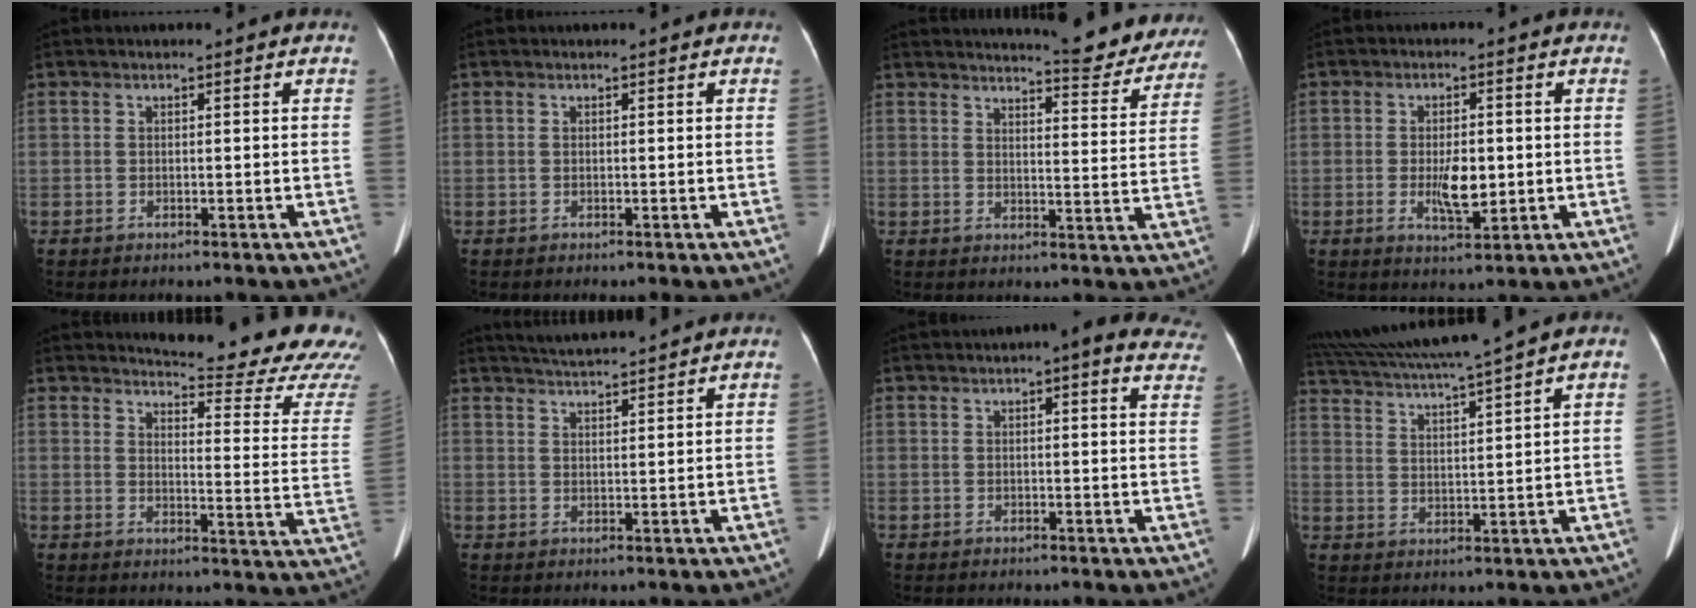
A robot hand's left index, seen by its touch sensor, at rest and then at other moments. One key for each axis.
{"total": 0.0}
{"total": 13.3, "fx": 12.6, "fy": 1.7, "fz": 3.8, "tx": -0.035, "ty": -0.042, "tz": 0.137}
{"total": 5.3, "fx": -0.6, "fy": 1.9, "fz": 4.9, "tx": -0.092, "ty": -0.008, "tz": -0.005}
{"total": 18.5, "fx": 17.7, "fy": 1.0, "fz": 5.4, "tx": -0.060, "ty": -0.122, "tz": 0.184}
{"total": 6.3, "fx": 5.9, "fy": -0.7, "fz": 1.9, "tx": -0.040, "ty": 0.020, "tz": 0.097}
{"total": 10.6, "fx": 8.1, "fy": 3.2, "fz": 5.9, "tx": -0.051, "ty": 0.012, "tz": 0.073}
{"total": 12.5, "fx": 10.8, "fy": -1.9, "fz": 6.1, "tx": -0.113, "ty": 0.012, "tz": 0.176}